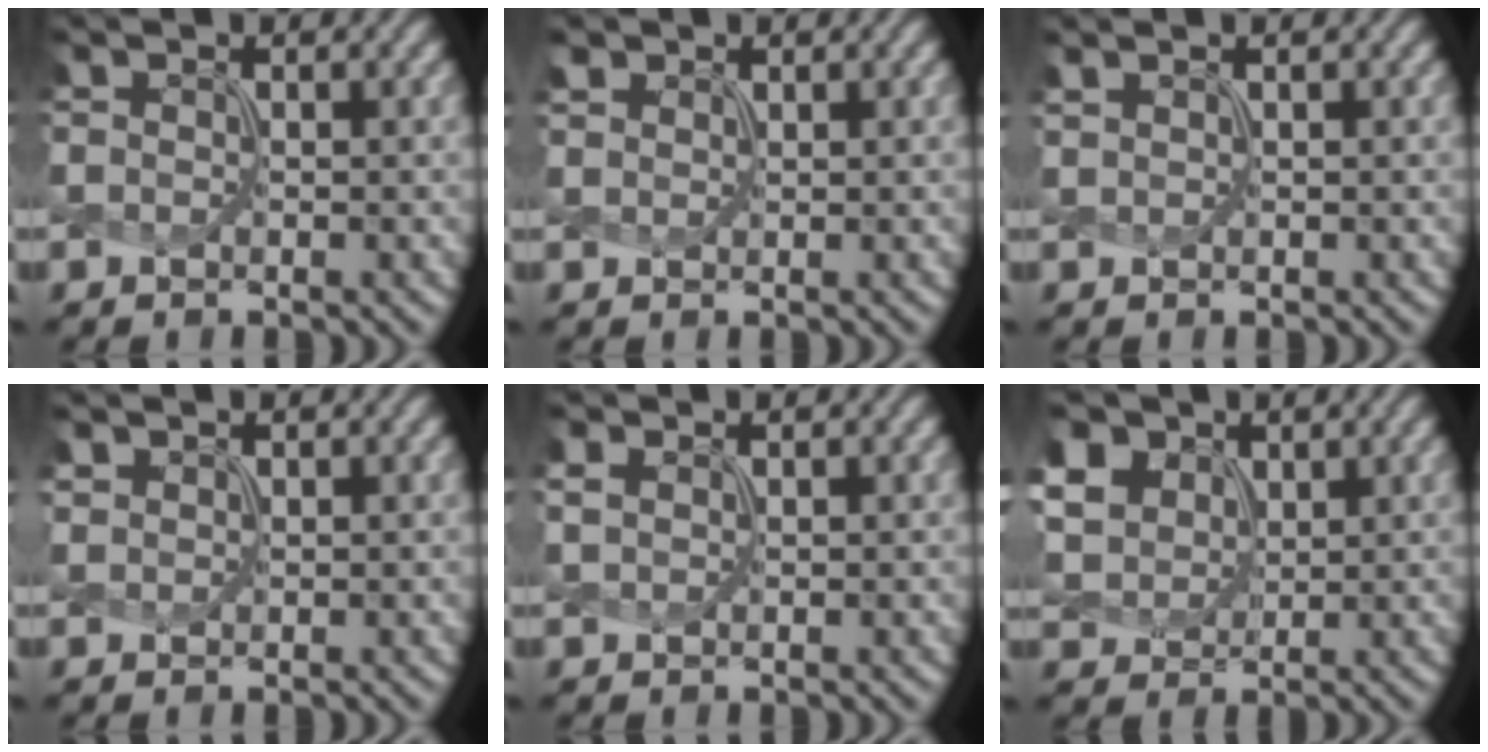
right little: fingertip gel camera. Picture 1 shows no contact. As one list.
[{"total": 1.2, "force": [1.0, 0.6, 0.3], "torque": [-0.010, 0.006, 0.027]}, {"total": 1.0, "force": [0.9, 0.3, 0.5], "torque": [-0.002, -0.003, 0.010]}, {"total": 0.8, "force": [0.7, 0.3, 0.1], "torque": [-0.007, 0.001, 0.019]}, {"total": 0.8, "force": [0.6, 0.4, 0.4], "torque": [-0.014, 0.001, 0.016]}, {"total": 7.4, "force": [3.4, 5.5, 3.7], "torque": [-0.140, 0.019, 0.067]}]